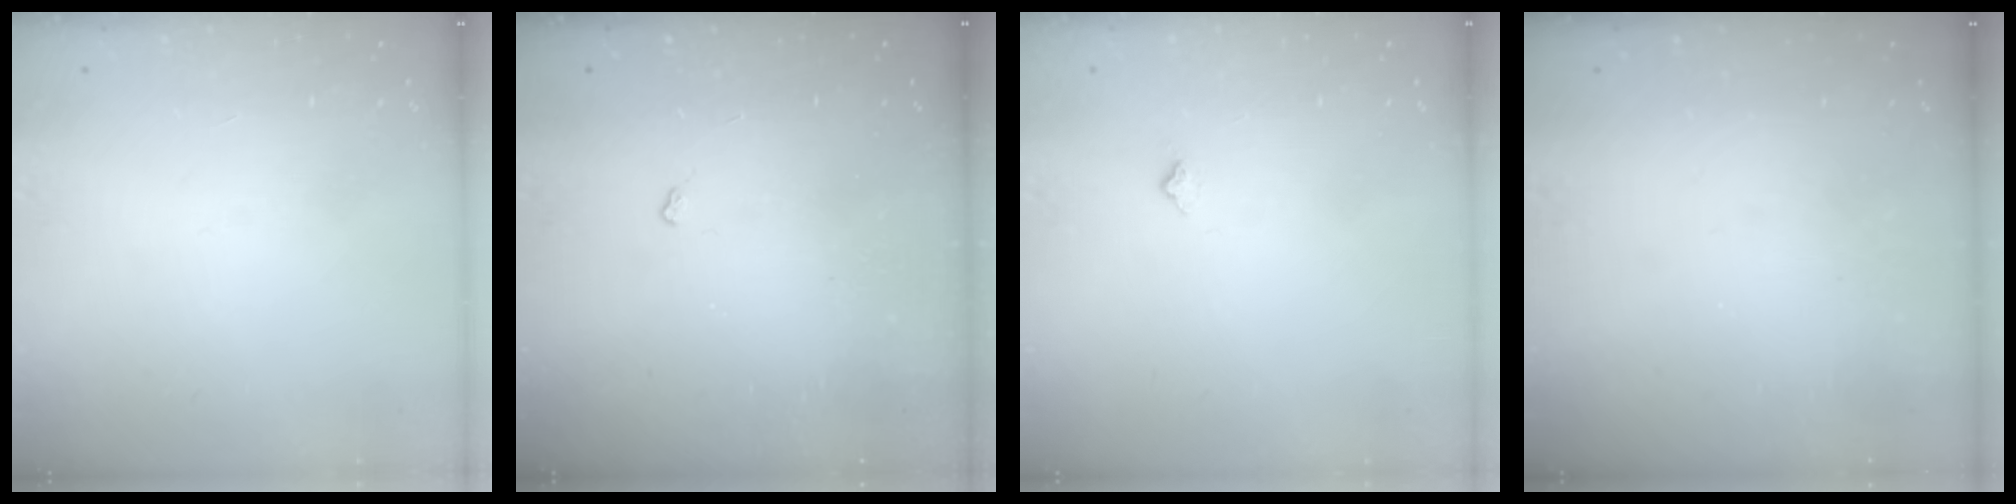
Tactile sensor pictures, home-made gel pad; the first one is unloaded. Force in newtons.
{"total": 2.5, "press": 2.4, "slide": 0.5}
{"total": 3.1, "press": 3.1, "slide": 0.4}
{"total": 0.0}